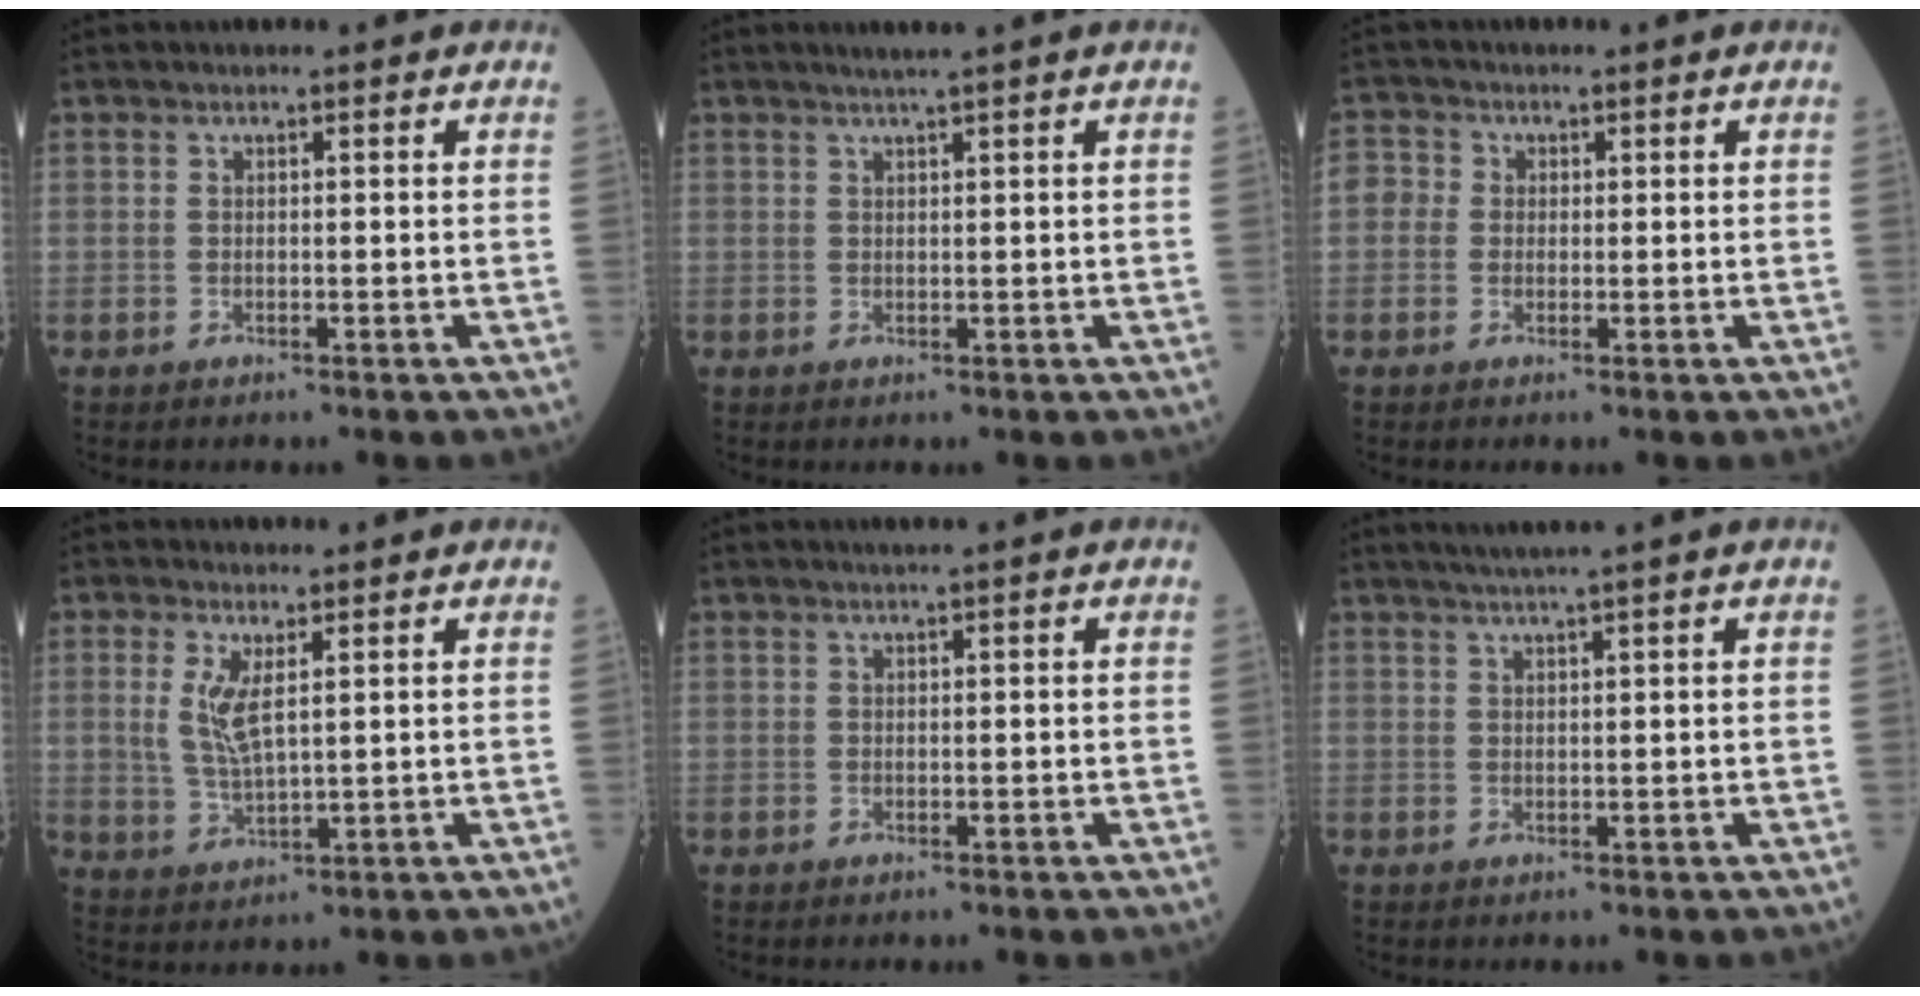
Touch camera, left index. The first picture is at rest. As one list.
[{"total": 2.0, "force": [1.6, -0.8, 1.0], "torque": [-0.016, -0.001, 0.032]}, {"total": 2.6, "force": [0.0, 2.5, 0.7], "torque": [-0.006, 0.011, -0.005]}, {"total": 5.0, "force": [1.4, 1.4, 4.6], "torque": [-0.105, 0.001, 0.043]}, {"total": 0.6, "force": [0.4, -0.2, 0.4], "torque": [-0.013, -0.002, 0.012]}, {"total": 3.3, "force": [2.5, -1.1, 1.8], "torque": [-0.027, 0.006, 0.047]}]